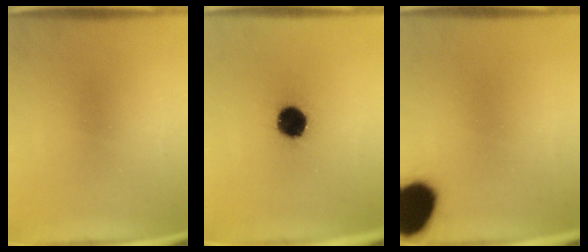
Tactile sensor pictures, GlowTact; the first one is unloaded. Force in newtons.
{"total": 12.3}
{"total": 18.4}